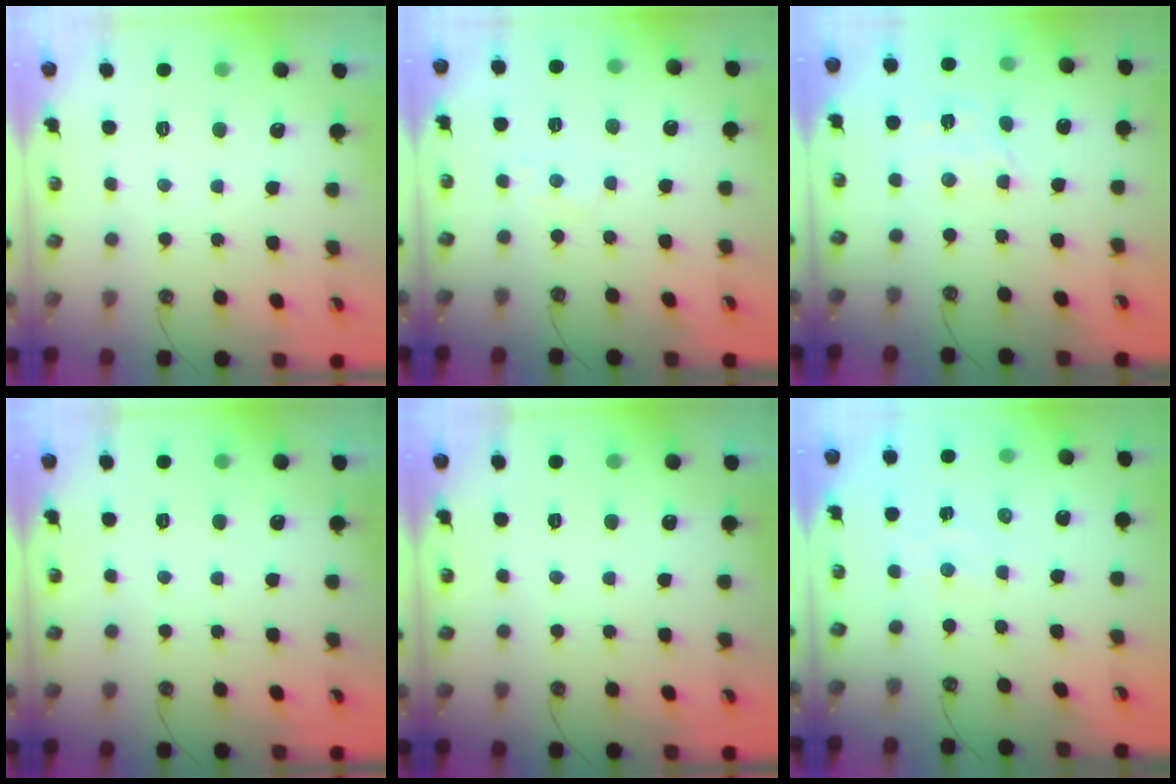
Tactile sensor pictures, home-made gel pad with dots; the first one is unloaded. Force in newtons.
{"total": 4.2, "press": 4.2, "slide": 0.4}
{"total": 3.8, "press": 3.8, "slide": 0.3}
{"total": 0.0}
{"total": 0.0}
{"total": 1.8, "press": 1.7, "slide": 0.3}